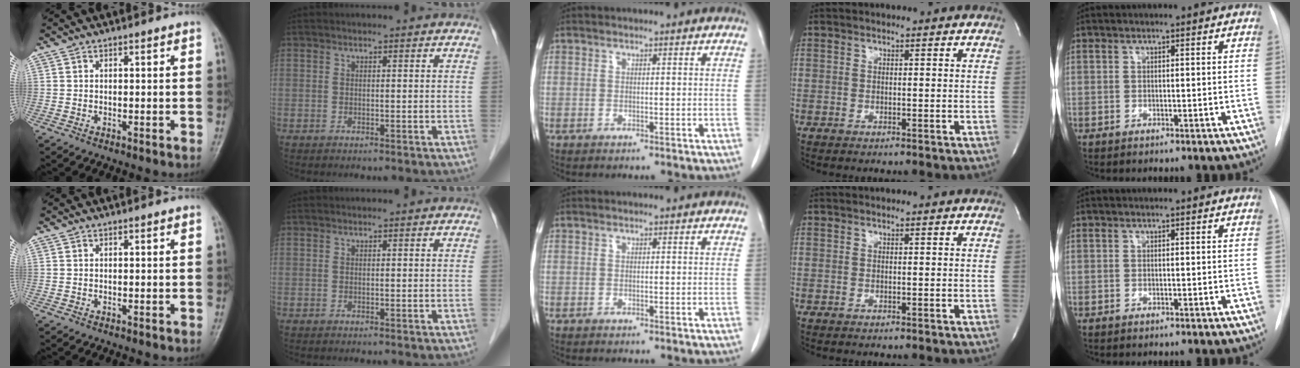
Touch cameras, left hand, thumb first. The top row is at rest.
{}